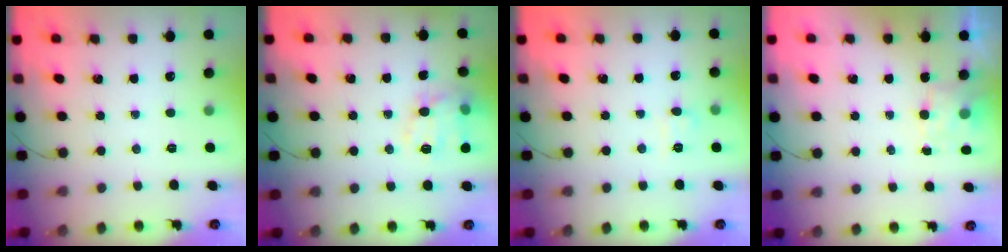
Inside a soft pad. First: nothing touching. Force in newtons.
{"total": 13.3, "press": 13.3, "slide": 0.6}
{"total": 6.0, "press": 5.7, "slide": 1.9}
{"total": 4.0, "press": 3.9, "slide": 1.1}